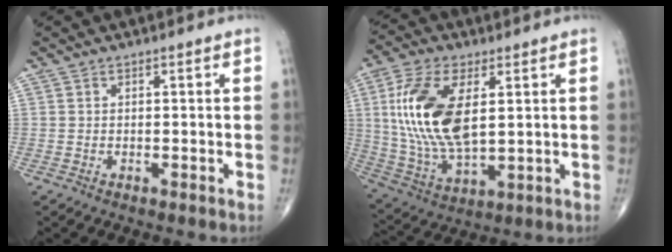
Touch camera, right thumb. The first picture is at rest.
{"total": 17.9, "force": [3.5, 8.7, 15.2], "torque": [-0.310, -0.014, 0.072]}